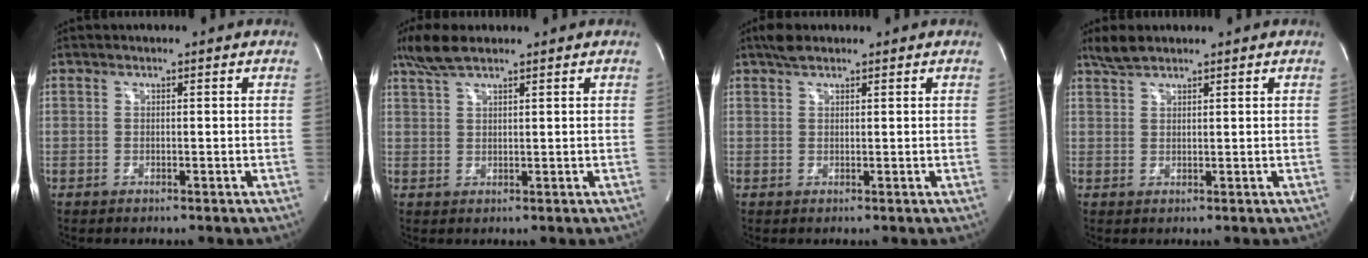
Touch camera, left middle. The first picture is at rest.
{"total": 4.7, "force": [3.7, 0.8, 2.9], "torque": [-0.068, 0.018, 0.076]}
{"total": 2.6, "force": [2.0, 0.9, 1.3], "torque": [-0.029, 0.016, 0.037]}
{"total": 2.8, "force": [2.5, 0.6, 1.2], "torque": [-0.031, 0.012, 0.053]}